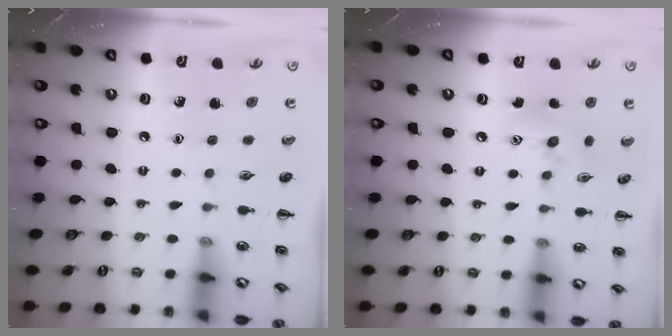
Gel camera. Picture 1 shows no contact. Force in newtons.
{"total": 9.7, "press": 9.7, "slide": 1.1}